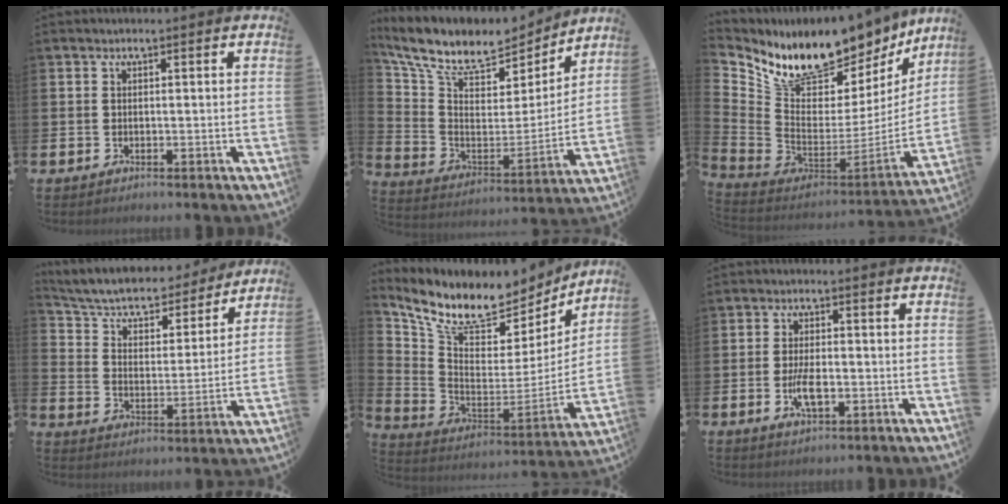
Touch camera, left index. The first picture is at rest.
{"total": 10.3, "force": [8.7, 3.8, 3.9], "torque": [-0.120, -0.056, 0.151]}
{"total": 10.1, "force": [8.9, 4.3, 2.2], "torque": [-0.082, -0.080, 0.157]}
{"total": 6.8, "force": [6.1, 2.3, 1.9], "torque": [-0.075, -0.041, 0.102]}
{"total": 9.6, "force": [7.8, 4.2, 3.7], "torque": [-0.106, -0.058, 0.136]}
{"total": 4.1, "force": [-1.0, 1.6, 3.6], "torque": [-0.062, -0.004, -0.021]}